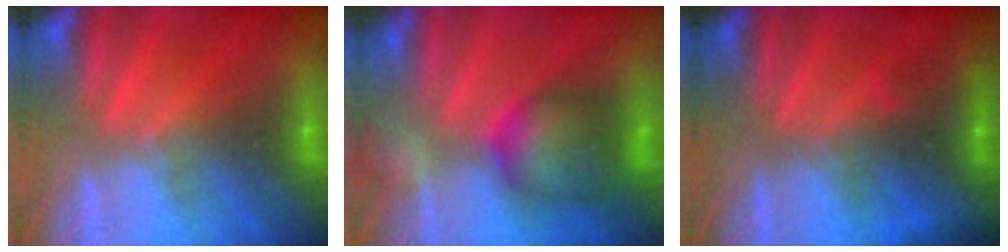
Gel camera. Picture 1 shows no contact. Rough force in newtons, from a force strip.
{"total": 5.8}
{"total": 2.7}